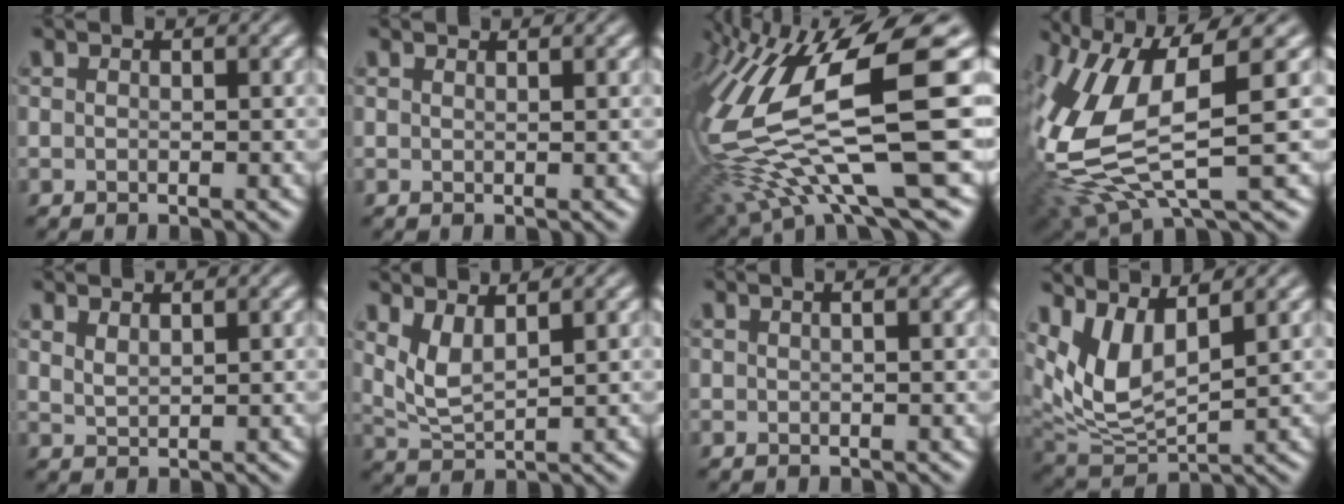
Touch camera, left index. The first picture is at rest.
{"total": 0.8, "force": [0.7, 0.3, 0.3], "torque": [0.011, 0.004, -0.001]}
{"total": 14.9, "force": [-0.9, 4.3, 14.3], "torque": [-0.300, 0.007, 0.010]}
{"total": 11.0, "force": [-2.0, 4.4, 9.9], "torque": [-0.237, -0.010, -0.026]}
{"total": 0.9, "force": [0.8, 0.0, 0.2], "torque": [-0.012, 0.003, 0.029]}
{"total": 2.2, "force": [1.3, 0.5, 1.7], "torque": [-0.055, -0.004, 0.044]}
{"total": 2.0, "force": [0.9, 1.0, 1.5], "torque": [-0.002, 0.015, -0.012]}
{"total": 5.6, "force": [2.5, 2.3, 4.4], "torque": [-0.113, -0.003, 0.065]}